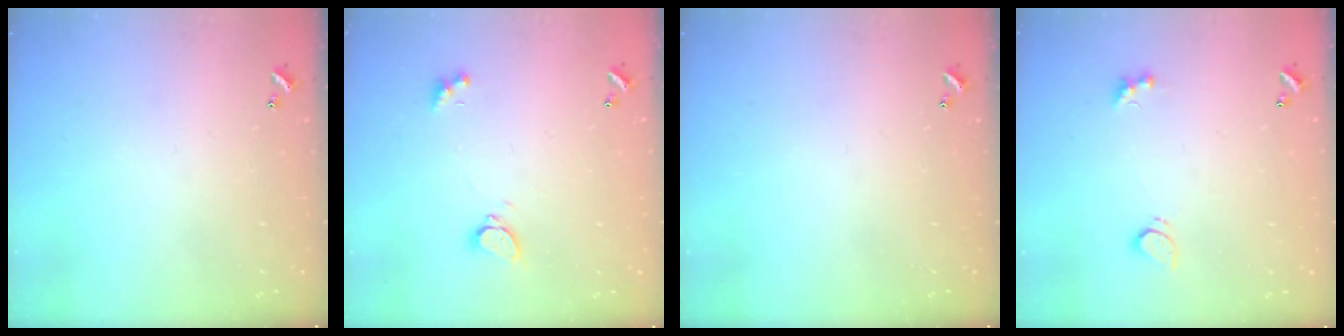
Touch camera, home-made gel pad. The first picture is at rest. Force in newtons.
{"total": 2.3, "press": 2.2, "slide": 0.7}
{"total": 0.0}
{"total": 3.0, "press": 2.7, "slide": 1.1}